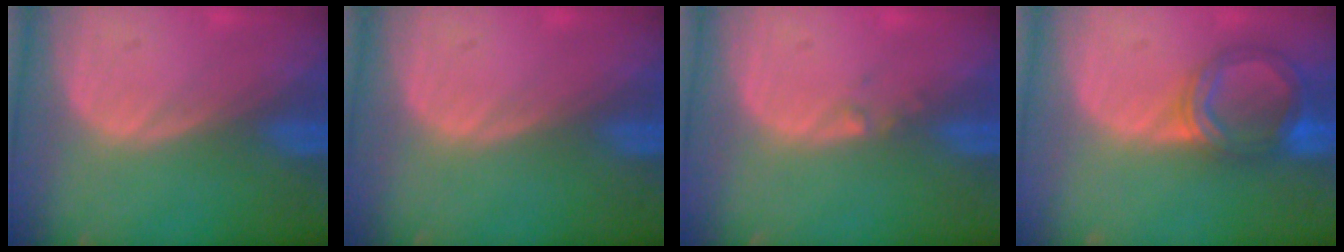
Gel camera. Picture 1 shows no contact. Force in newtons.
{"total": 0.0}
{"total": 0.7, "press": 0.6, "slide": 0.4}
{"total": 6.2, "press": 6.1, "slide": 1.2}